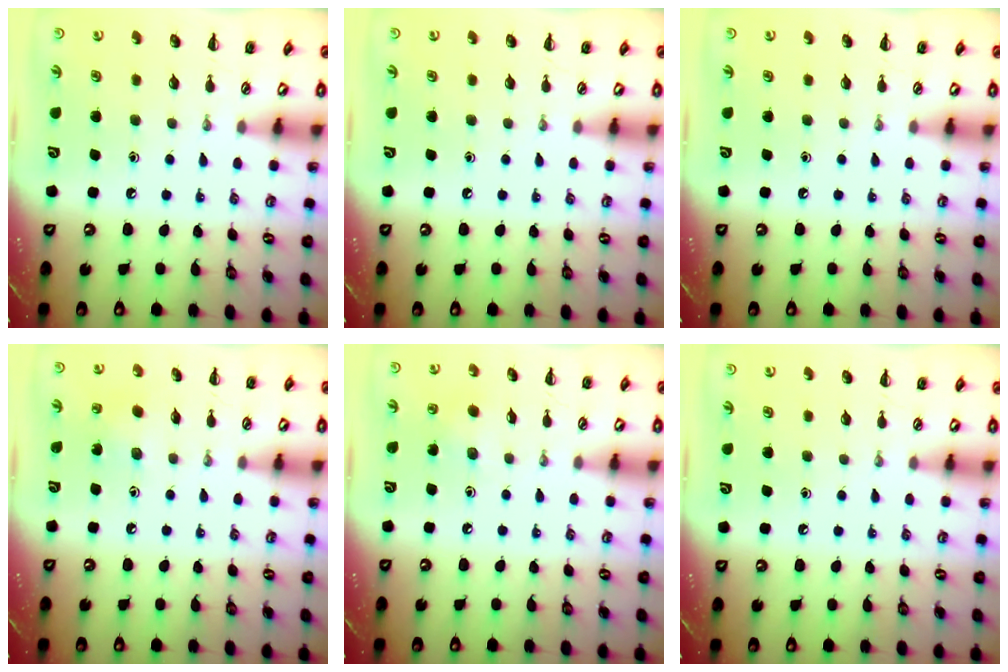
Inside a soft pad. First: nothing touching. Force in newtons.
{"total": 0.0}
{"total": 0.0}
{"total": 2.5, "press": 2.4, "slide": 0.7}
{"total": 2.4, "press": 2.2, "slide": 0.9}
{"total": 0.0}